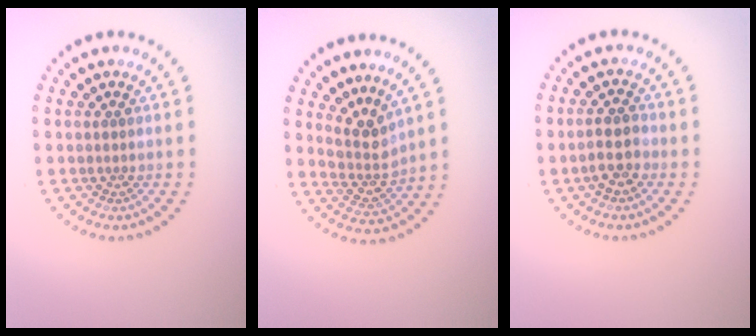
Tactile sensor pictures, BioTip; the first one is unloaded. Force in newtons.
{"total": 3.0, "press": 2.3, "slide": 2.0}
{"total": 2.4, "press": 2.3, "slide": 0.8}